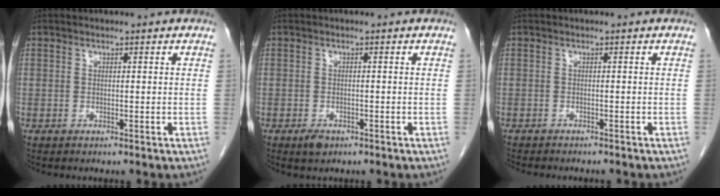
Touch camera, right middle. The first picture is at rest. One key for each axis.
{"total": 1.9, "fx": -1.2, "fy": 1.0, "fz": 1.1, "tx": -0.022, "ty": 0.000, "tz": -0.015}
{"total": 6.1, "fx": -5.4, "fy": 1.3, "fz": 2.5, "tx": -0.035, "ty": -0.009, "tz": -0.073}